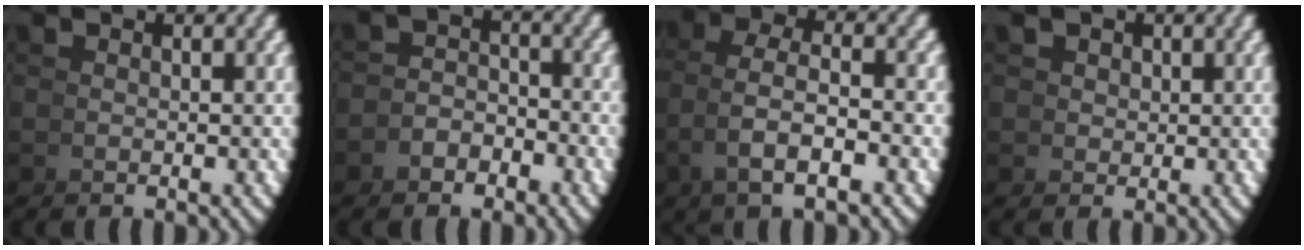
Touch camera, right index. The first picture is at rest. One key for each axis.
{"total": 2.2, "fx": -2.2, "fy": 0.3, "fz": 0.1, "tx": 0.018, "ty": -0.004, "tz": -0.039}
{"total": 3.5, "fx": 0.4, "fy": 0.9, "fz": 3.4, "tx": -0.063, "ty": 0.003, "tz": 0.013}
{"total": 3.4, "fx": 1.4, "fy": 3.0, "fz": 1.0, "tx": -0.022, "ty": -0.004, "tz": 0.035}